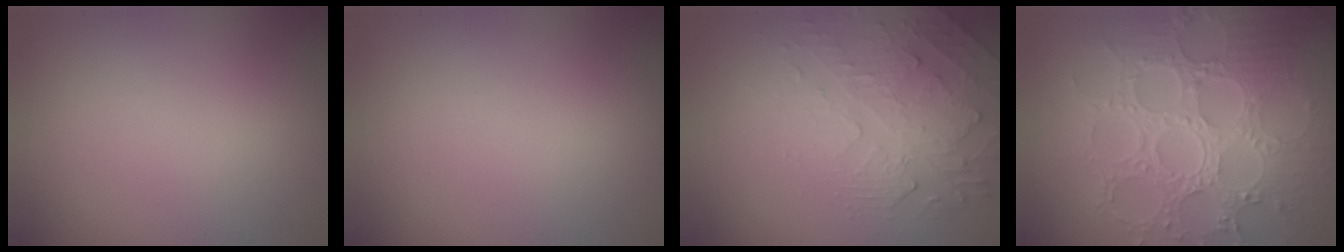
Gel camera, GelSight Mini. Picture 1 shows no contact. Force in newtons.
{"total": 0.0}
{"total": 2.7, "press": 2.1, "slide": 1.7}
{"total": 8.9, "press": 6.5, "slide": 6.1}